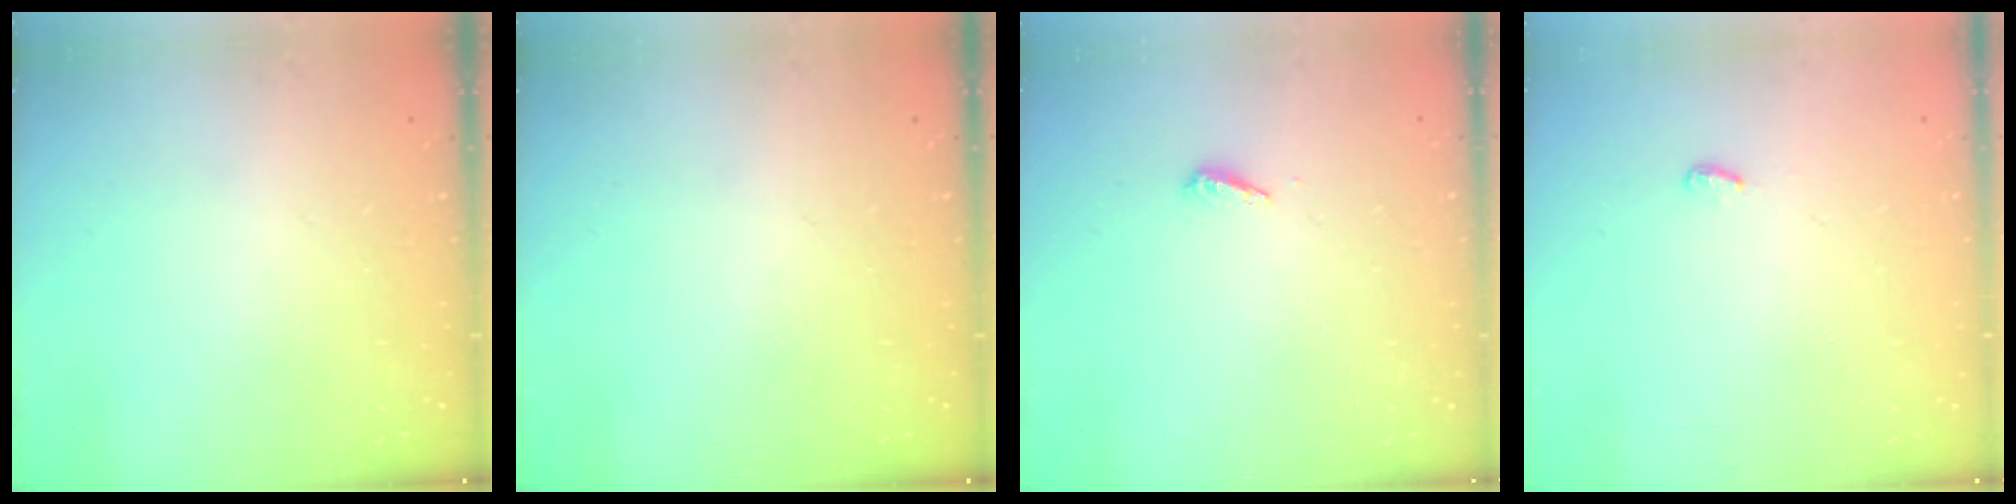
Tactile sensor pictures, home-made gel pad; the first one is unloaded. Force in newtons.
{"total": 0.0}
{"total": 2.9, "press": 2.9, "slide": 0.3}
{"total": 3.6, "press": 3.6, "slide": 0.4}